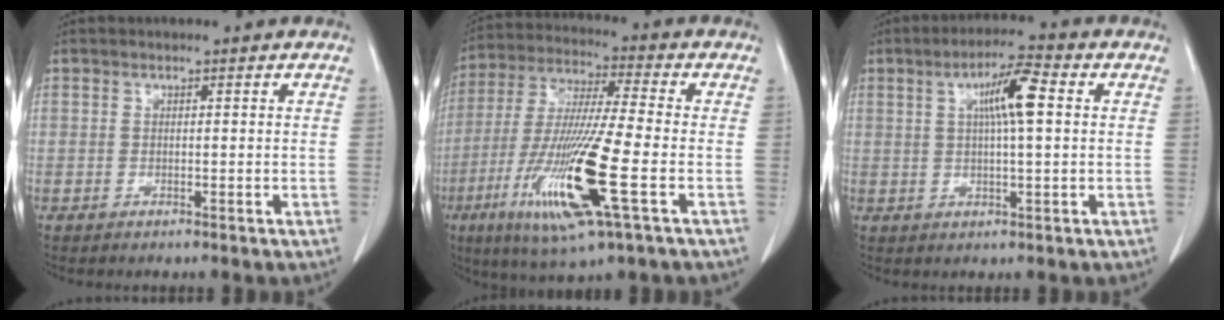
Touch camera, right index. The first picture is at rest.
{"total": 17.4, "force": [-5.7, 0.6, 16.4], "torque": [-0.341, -0.028, -0.104]}
{"total": 7.1, "force": [1.6, 0.6, 6.9], "torque": [-0.122, 0.010, 0.025]}